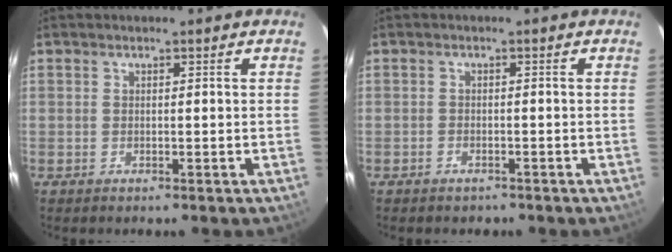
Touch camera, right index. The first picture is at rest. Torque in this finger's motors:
{"motor_torque": [0.28, -0.06, 0.04, 0.01]}